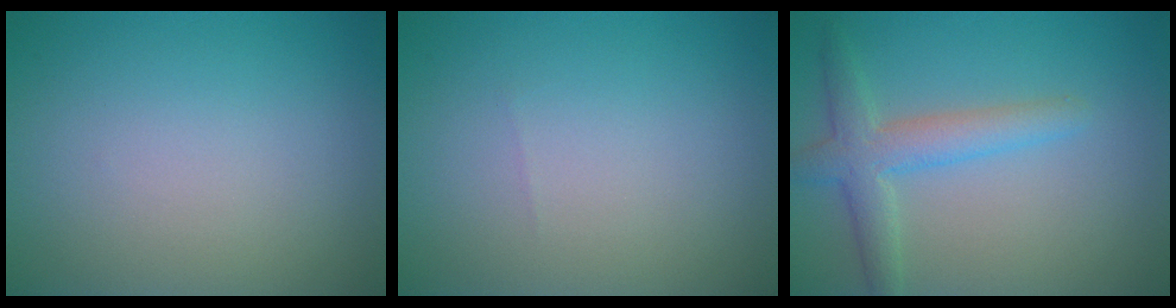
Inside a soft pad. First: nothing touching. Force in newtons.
{"total": 0.0}
{"total": 3.7, "press": 3.7, "slide": 0.1}